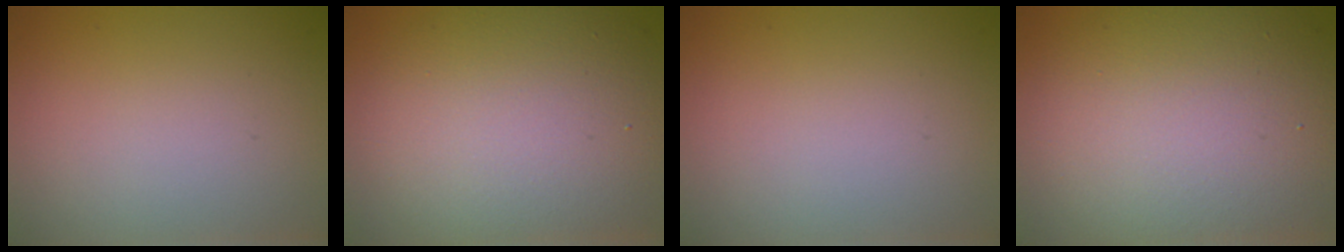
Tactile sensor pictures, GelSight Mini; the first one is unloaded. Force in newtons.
{"total": 10.5, "press": 10.5, "slide": 0.5}
{"total": 0.0}
{"total": 11.7, "press": 11.7, "slide": 0.8}